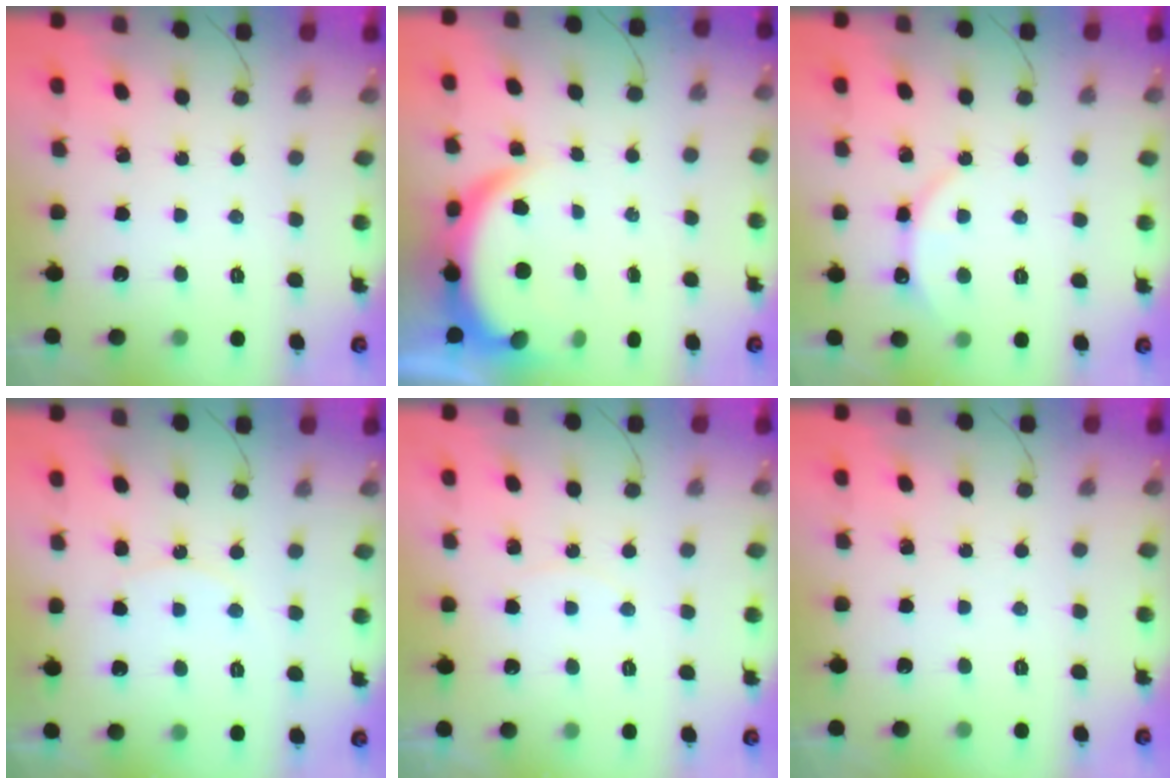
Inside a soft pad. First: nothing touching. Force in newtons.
{"total": 6.3, "press": 6.3, "slide": 0.4}
{"total": 2.9, "press": 2.9, "slide": 0.3}
{"total": 7.4, "press": 7.4, "slide": 0.8}
{"total": 2.2, "press": 2.1, "slide": 0.4}
{"total": 0.0}